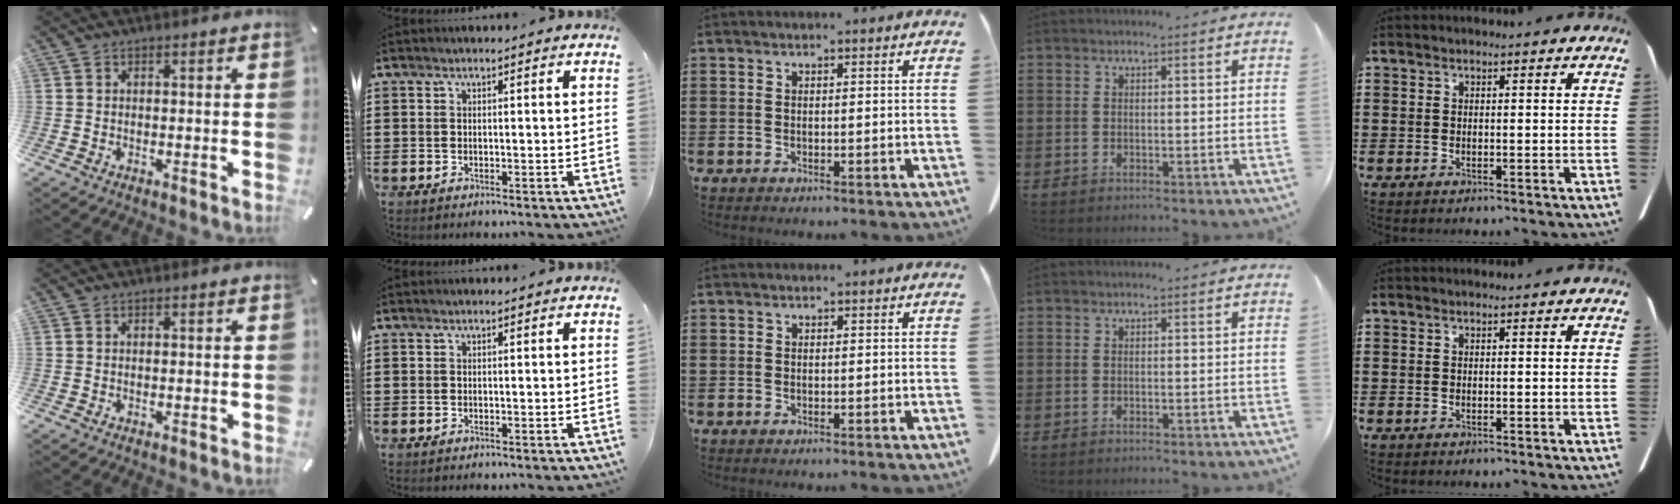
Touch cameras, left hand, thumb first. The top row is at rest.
{}